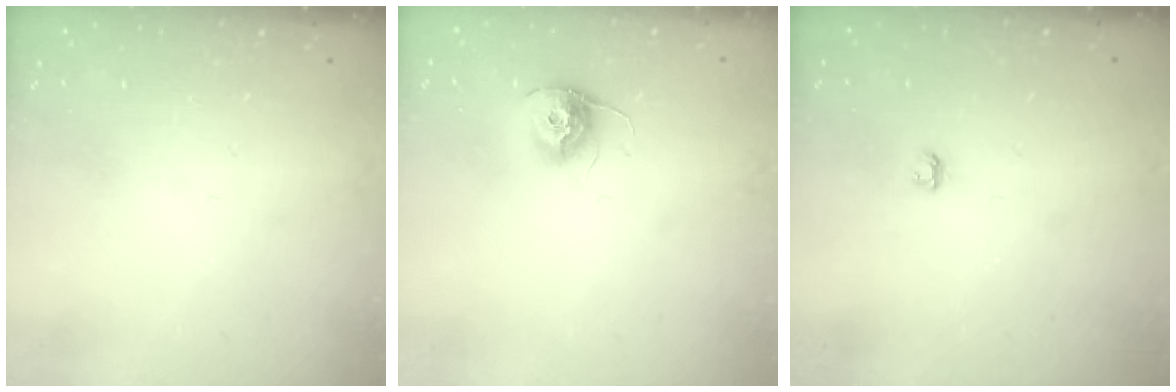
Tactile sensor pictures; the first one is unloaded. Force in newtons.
{"total": 10.3, "press": 10.3, "slide": 0.5}
{"total": 2.9, "press": 2.9, "slide": 0.3}